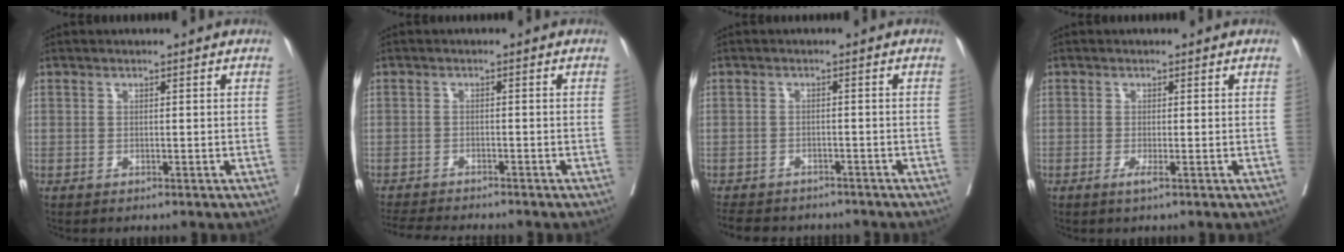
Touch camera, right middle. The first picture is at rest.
{"total": 8.1, "force": [-7.5, 0.0, 3.1], "torque": [-0.043, -0.011, -0.113]}
{"total": 10.3, "force": [-9.1, 3.2, 3.4], "torque": [-0.069, -0.003, -0.116]}
{"total": 1.3, "force": [-0.2, -1.0, 0.9], "torque": [-0.014, -0.004, -0.006]}